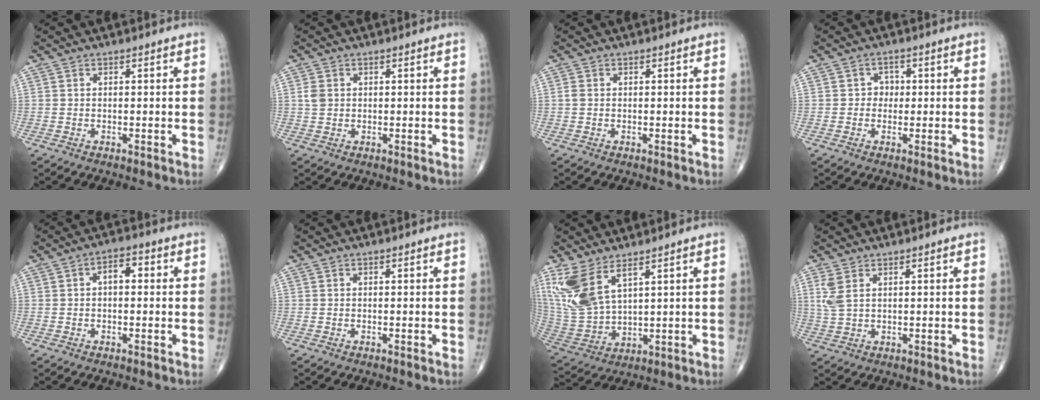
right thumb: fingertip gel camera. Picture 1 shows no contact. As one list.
[{"total": 2.2, "force": [0.4, 1.8, 1.2], "torque": [-0.021, 0.002, 0.010]}, {"total": 0.7, "force": [0.0, 0.6, 0.5], "torque": [-0.011, 0.000, -0.001]}, {"total": 2.3, "force": [0.0, 2.1, 1.0], "torque": [0.006, 0.007, -0.008]}, {"total": 4.1, "force": [0.4, 2.3, 3.4], "torque": [-0.042, 0.014, -0.001]}, {"total": 0.0}, {"total": 11.5, "force": [6.7, 4.6, 8.2], "torque": [-0.187, -0.030, 0.158]}, {"total": 3.6, "force": [1.6, 1.6, 2.8], "torque": [-0.070, 0.003, 0.042]}]